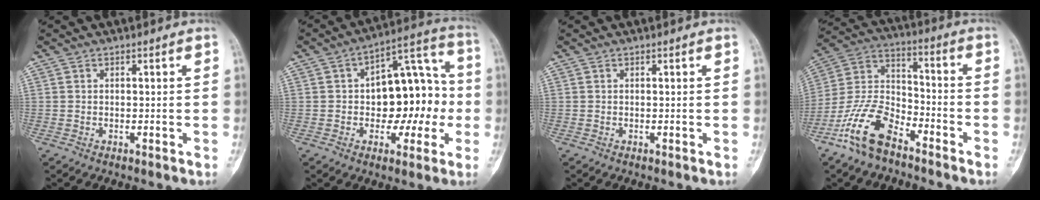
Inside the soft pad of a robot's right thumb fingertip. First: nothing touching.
{"total": 15.6, "force": [-1.3, 9.6, 12.2], "torque": [-0.119, 0.051, -0.015]}
{"total": 0.0}
{"total": 13.4, "force": [-9.0, 6.2, 7.9], "torque": [-0.154, 0.059, -0.182]}